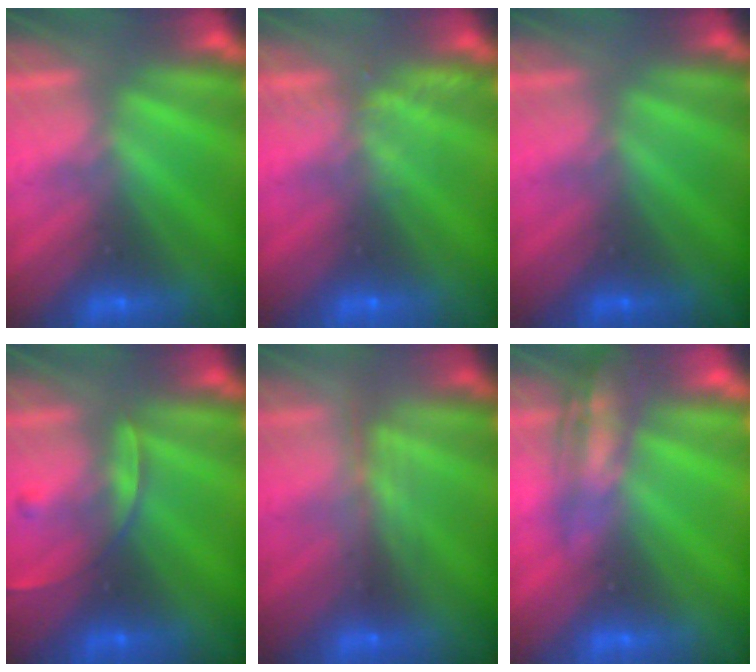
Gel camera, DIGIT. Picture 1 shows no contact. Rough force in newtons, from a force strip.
{"total": 2.2}
{"total": 2.4}
{"total": 2.5}
{"total": 2.4}
{"total": 2.6}